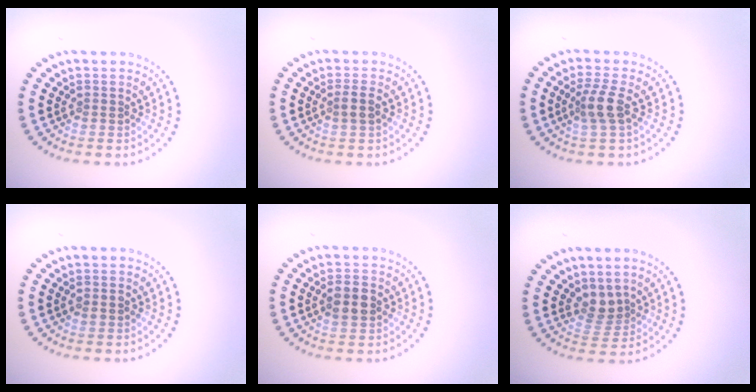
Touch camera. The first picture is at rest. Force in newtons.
{"total": 1.5, "press": 1.4, "slide": 0.5}
{"total": 2.6, "press": 2.0, "slide": 1.7}
{"total": 1.0, "press": 1.0, "slide": 0.1}
{"total": 2.2, "press": 2.2, "slide": 0.2}
{"total": 2.3, "press": 1.7, "slide": 1.6}